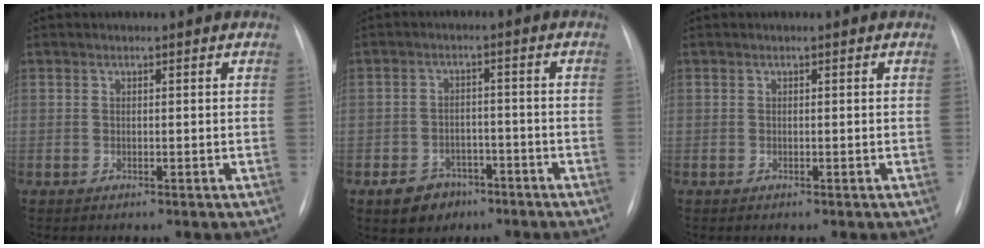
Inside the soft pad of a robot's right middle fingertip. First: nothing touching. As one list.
[{"total": 5.5, "force": [-3.4, 3.9, 1.8], "torque": [-0.030, 0.009, -0.046]}, {"total": 0.0}]